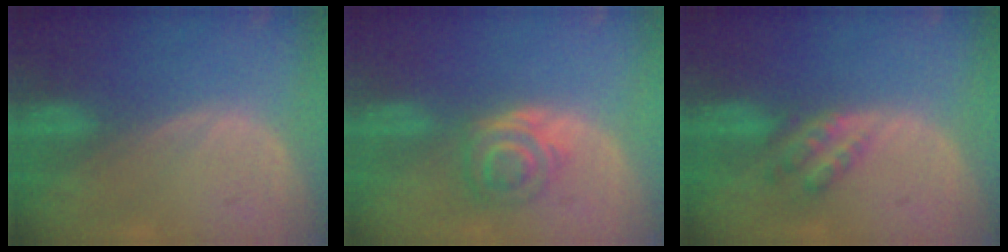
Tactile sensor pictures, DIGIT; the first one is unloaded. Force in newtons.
{"total": 5.3, "press": 5.0, "slide": 1.7}
{"total": 4.5, "press": 3.9, "slide": 2.2}